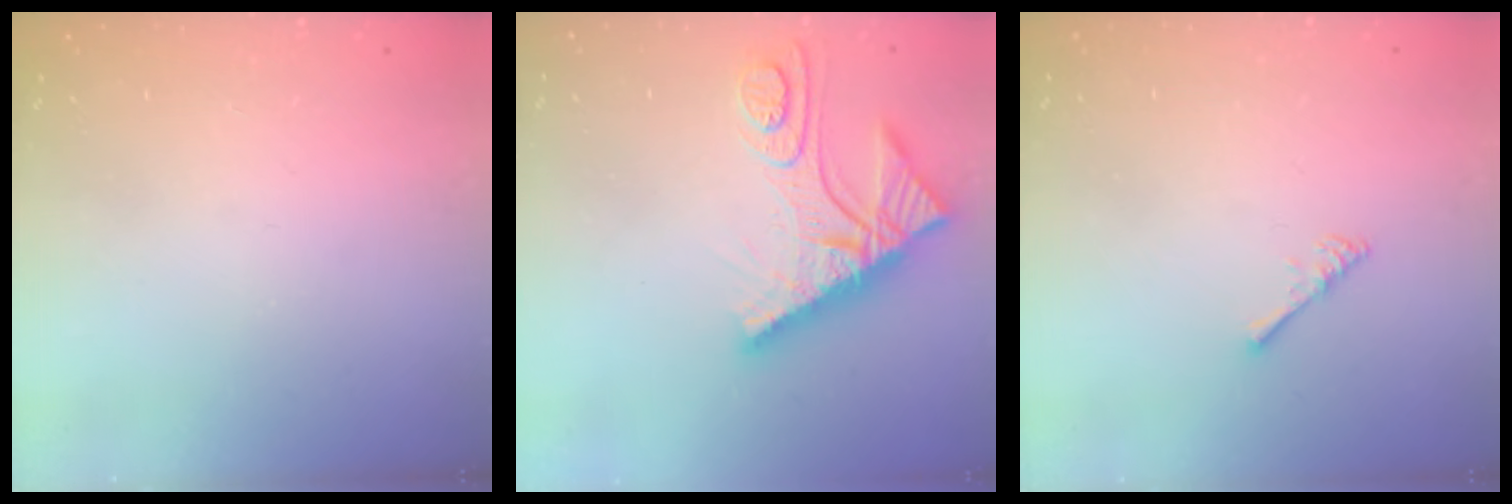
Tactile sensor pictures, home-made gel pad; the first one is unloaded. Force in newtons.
{"total": 11.8, "press": 11.7, "slide": 1.0}
{"total": 2.4, "press": 2.4, "slide": 0.4}